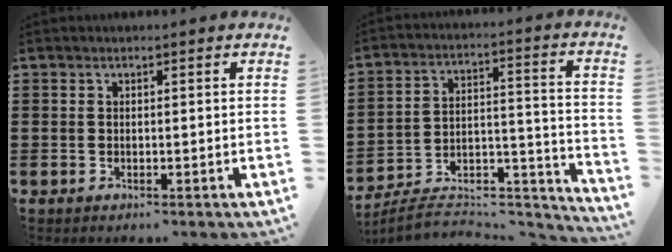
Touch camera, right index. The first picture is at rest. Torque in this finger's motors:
{"motor_torque": [-1.29, 0.72, -1.05, -0.21]}